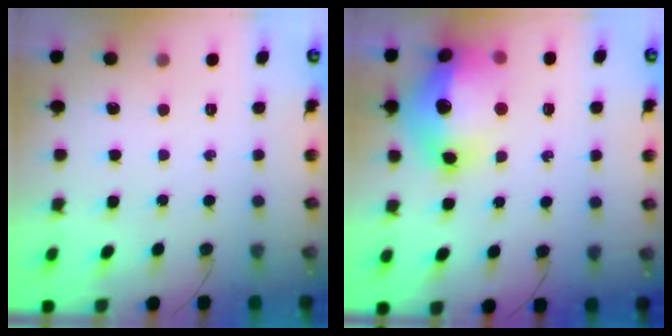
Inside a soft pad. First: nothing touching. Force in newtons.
{"total": 20.3, "press": 20.2, "slide": 1.9}